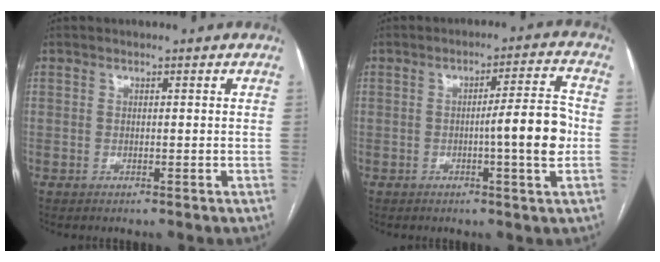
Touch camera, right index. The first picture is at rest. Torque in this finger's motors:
{"motor_torque": [0.90, -0.15, 0.56, 0.11]}